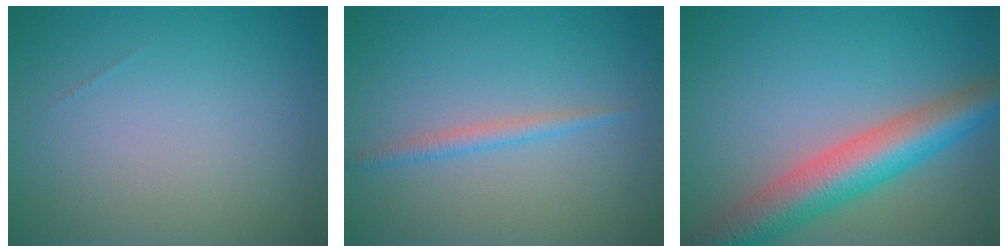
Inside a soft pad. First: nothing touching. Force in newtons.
{"total": 1.5, "press": 1.5, "slide": 0.1}
{"total": 7.7, "press": 7.7, "slide": 0.3}